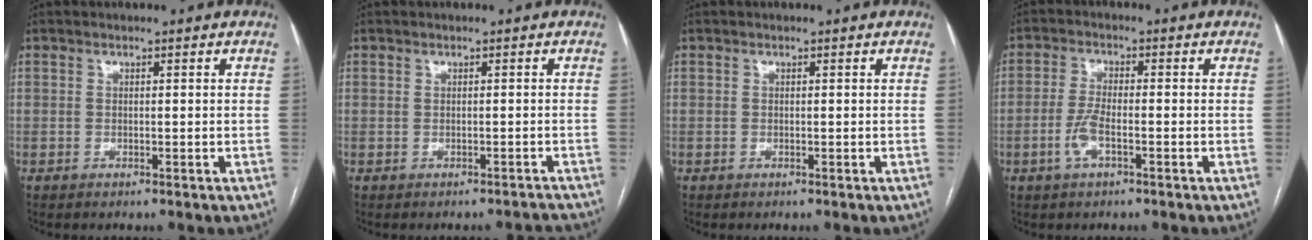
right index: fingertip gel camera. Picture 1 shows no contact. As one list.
[{"total": 1.4, "force": [-1.3, 0.4, 0.1], "torque": [0.008, 0.003, -0.009]}, {"total": 0.0}, {"total": 4.0, "force": [-1.6, 1.0, 3.5], "torque": [-0.082, -0.001, -0.032]}]